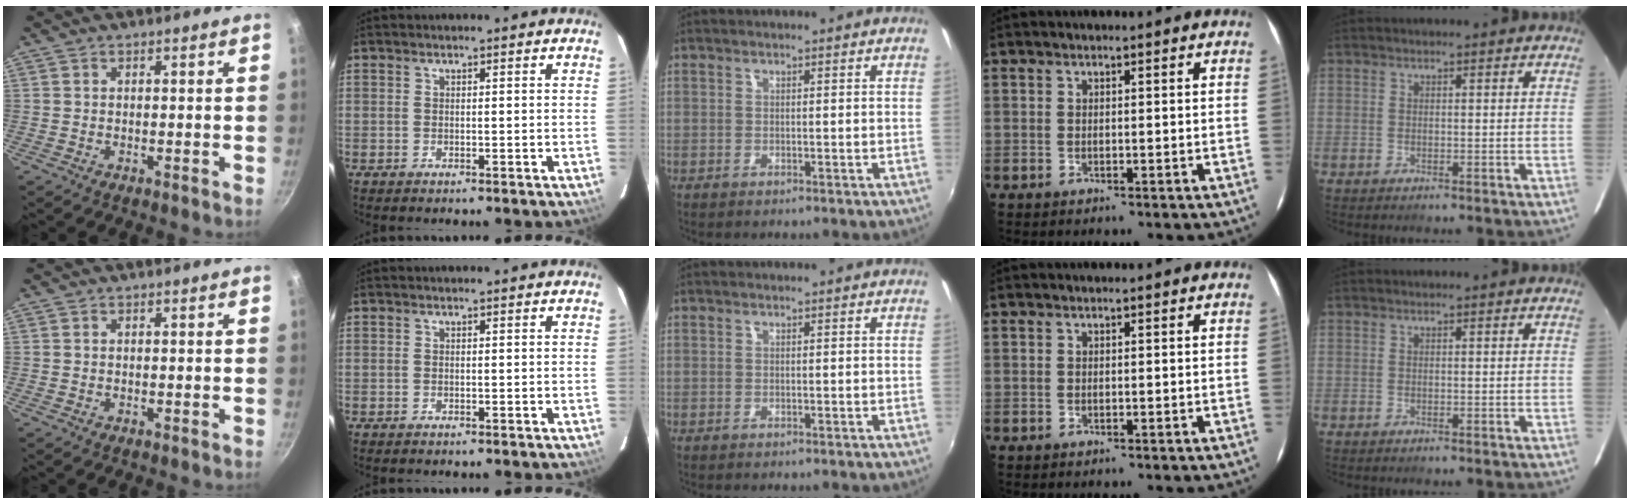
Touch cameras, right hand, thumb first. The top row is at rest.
{}